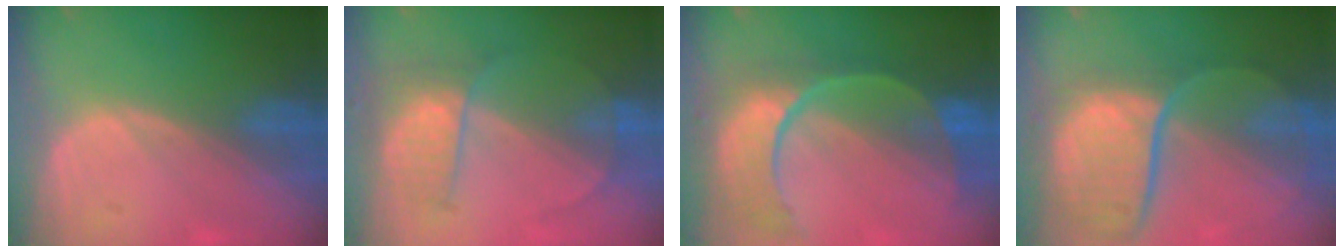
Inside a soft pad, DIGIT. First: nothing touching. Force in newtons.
{"total": 7.1, "press": 6.1, "slide": 3.6}
{"total": 11.2, "press": 9.4, "slide": 6.1}
{"total": 12.1, "press": 9.9, "slide": 7.0}